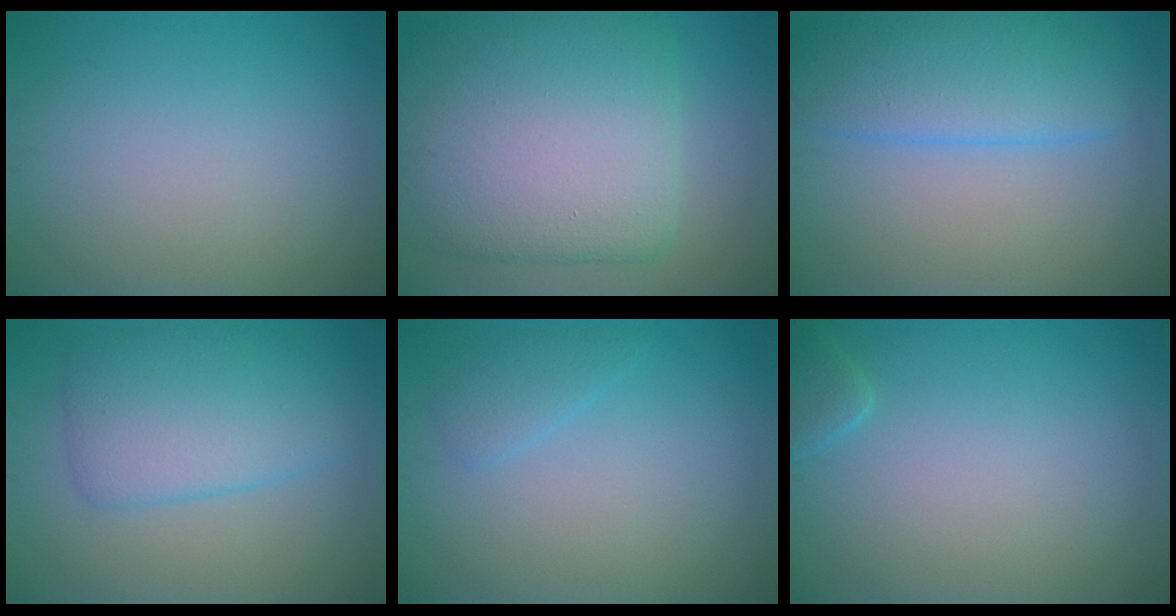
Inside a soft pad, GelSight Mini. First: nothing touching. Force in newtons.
{"total": 12.9, "press": 12.9, "slide": 0.3}
{"total": 5.6, "press": 5.6, "slide": 0.4}
{"total": 5.7, "press": 5.6, "slide": 0.2}
{"total": 1.4, "press": 1.4, "slide": 0.1}
{"total": 1.3, "press": 1.3, "slide": 0.1}